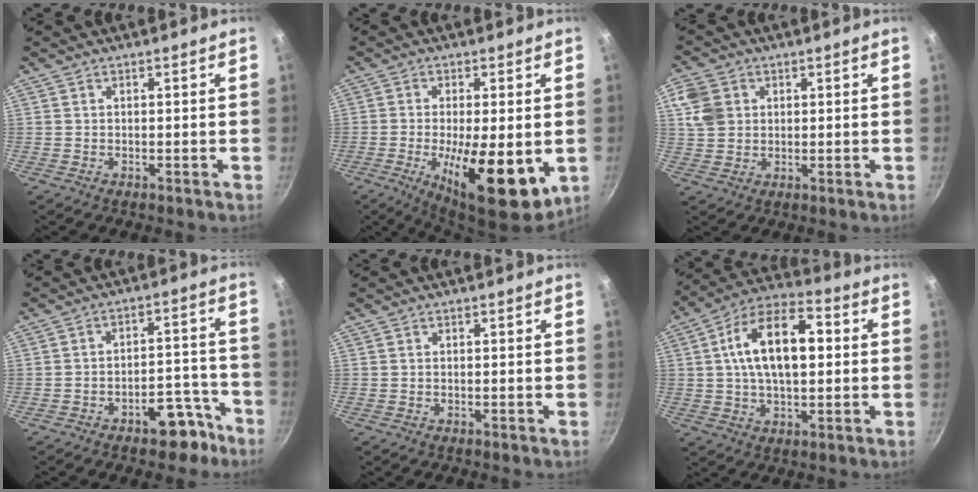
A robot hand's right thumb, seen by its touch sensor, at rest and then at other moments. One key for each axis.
{"total": 16.9, "fx": -4.1, "fy": 5.8, "fz": 15.3, "tx": -0.223, "ty": -0.027, "tz": -0.044}
{"total": 6.9, "fx": 2.0, "fy": 5.6, "fz": 3.5, "tx": -0.062, "ty": 0.001, "tz": 0.039}
{"total": 8.5, "fx": -5.5, "fy": 4.3, "fz": 4.8, "tx": -0.045, "ty": 0.058, "tz": -0.078}
{"total": 0.0}
{"total": 16.4, "fx": 2.4, "fy": 8.5, "fz": 13.8, "tx": -0.229, "ty": 0.023, "tz": 0.035}